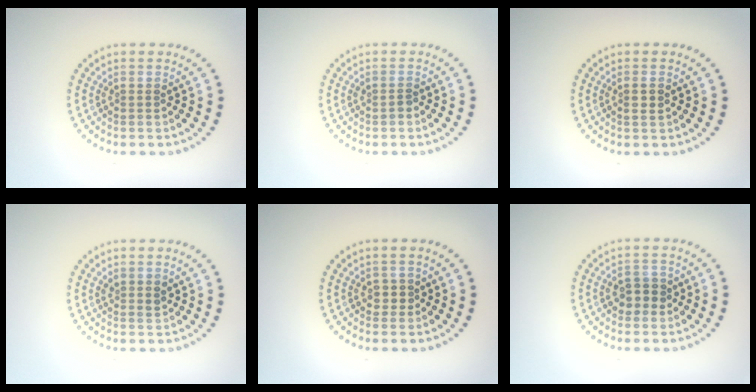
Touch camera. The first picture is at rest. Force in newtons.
{"total": 0.6, "press": 0.6, "slide": 0.2}
{"total": 1.0, "press": 0.9, "slide": 0.3}
{"total": 1.0, "press": 0.9, "slide": 0.5}
{"total": 1.2, "press": 1.0, "slide": 0.6}
{"total": 2.1, "press": 2.0, "slide": 0.4}